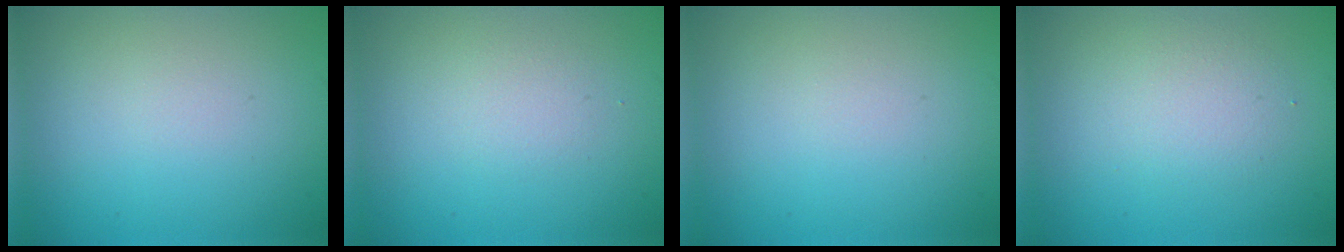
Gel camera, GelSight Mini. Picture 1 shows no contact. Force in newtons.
{"total": 1.2, "press": 1.2, "slide": 0.0}
{"total": 0.0}
{"total": 2.2, "press": 2.2, "slide": 0.1}